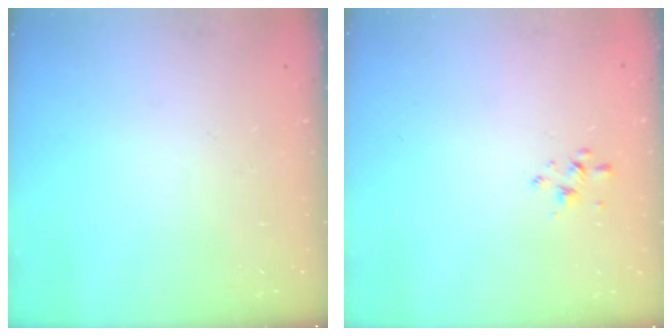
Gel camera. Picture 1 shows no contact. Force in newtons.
{"total": 2.1, "press": 2.0, "slide": 0.6}